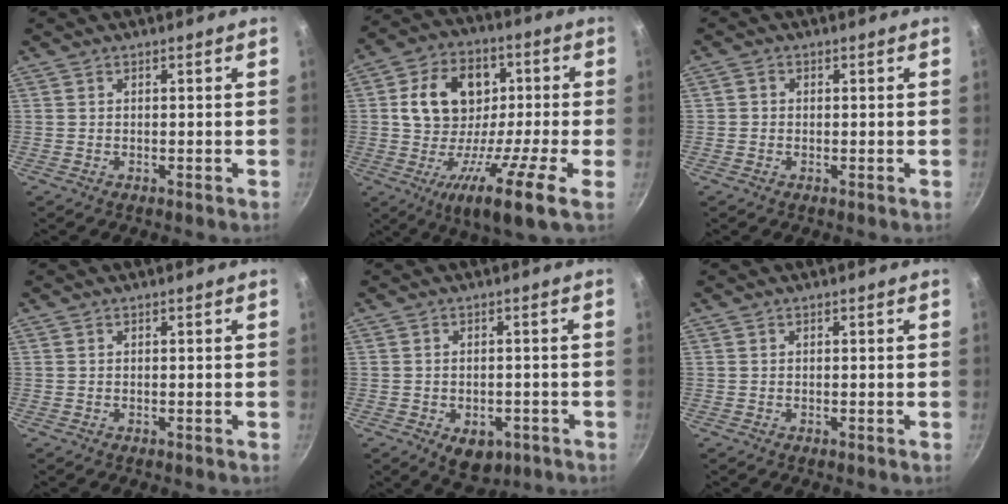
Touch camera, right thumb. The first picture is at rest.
{"total": 16.9, "force": [-3.6, 8.2, 14.3], "torque": [-0.222, 0.038, -0.082]}
{"total": 1.1, "force": [-0.1, 1.1, 0.4], "torque": [-0.006, 0.005, -0.004]}
{"total": 0.0}
{"total": 6.7, "force": [-2.7, 4.4, 4.3], "torque": [-0.037, 0.009, -0.024]}
{"total": 0.0}